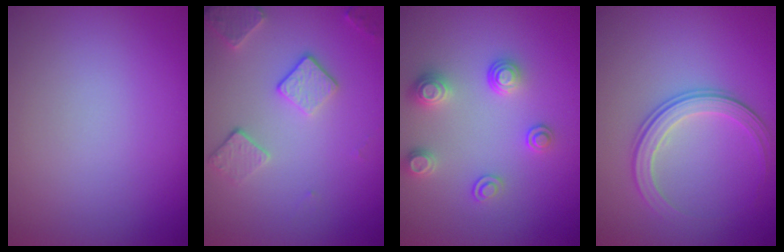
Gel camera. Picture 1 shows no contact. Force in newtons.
{"total": 3.7, "press": 2.9, "slide": 2.2}
{"total": 2.6, "press": 2.6, "slide": 0.6}
{"total": 2.9, "press": 2.7, "slide": 1.0}